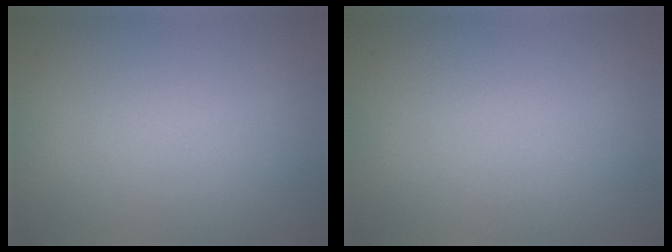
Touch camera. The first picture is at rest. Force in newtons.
{"total": 0.0}